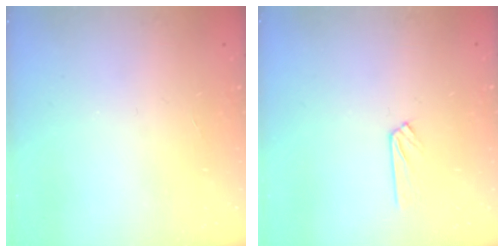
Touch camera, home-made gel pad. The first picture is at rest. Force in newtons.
{"total": 4.5, "press": 4.4, "slide": 0.6}